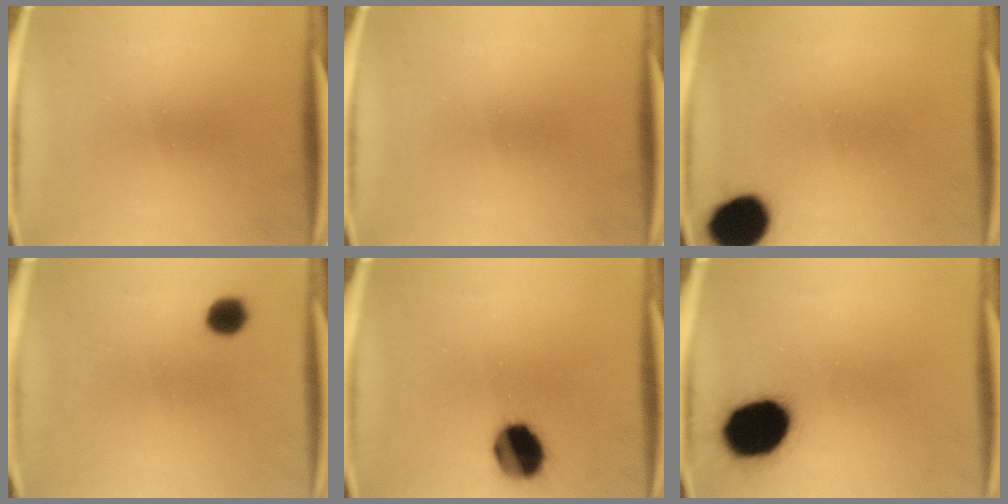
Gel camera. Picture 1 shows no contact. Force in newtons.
{"total": 0.0}
{"total": 11.7}
{"total": 4.0}
{"total": 11.7}
{"total": 17.8}